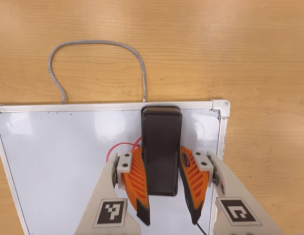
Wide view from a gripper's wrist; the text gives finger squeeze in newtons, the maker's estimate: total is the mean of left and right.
{"total": 15.1, "left": 15.6, "right": 14.6}